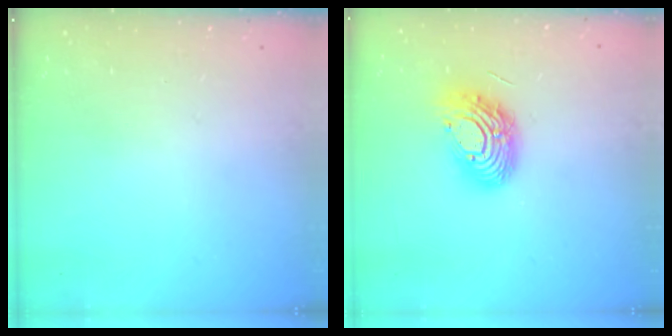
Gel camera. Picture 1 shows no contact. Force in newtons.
{"total": 15.0, "press": 15.0, "slide": 1.2}